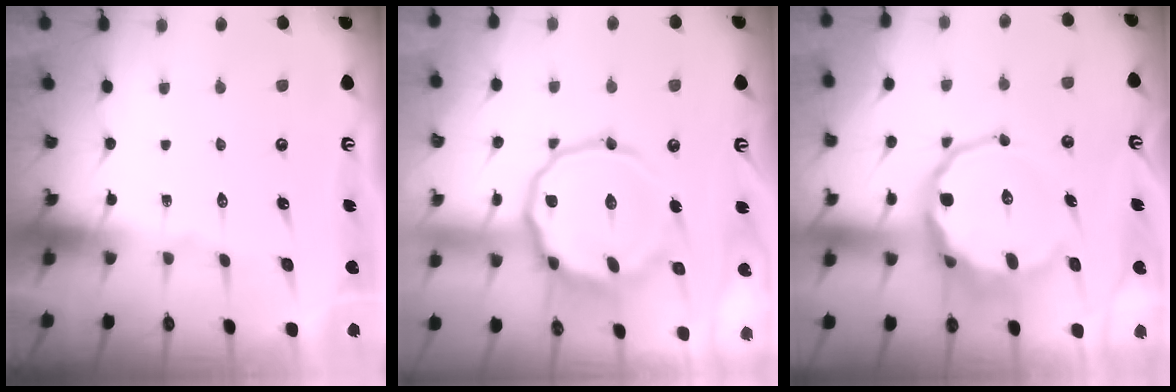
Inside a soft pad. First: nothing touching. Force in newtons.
{"total": 18.3, "press": 18.2, "slide": 1.4}
{"total": 12.3, "press": 11.8, "slide": 3.5}